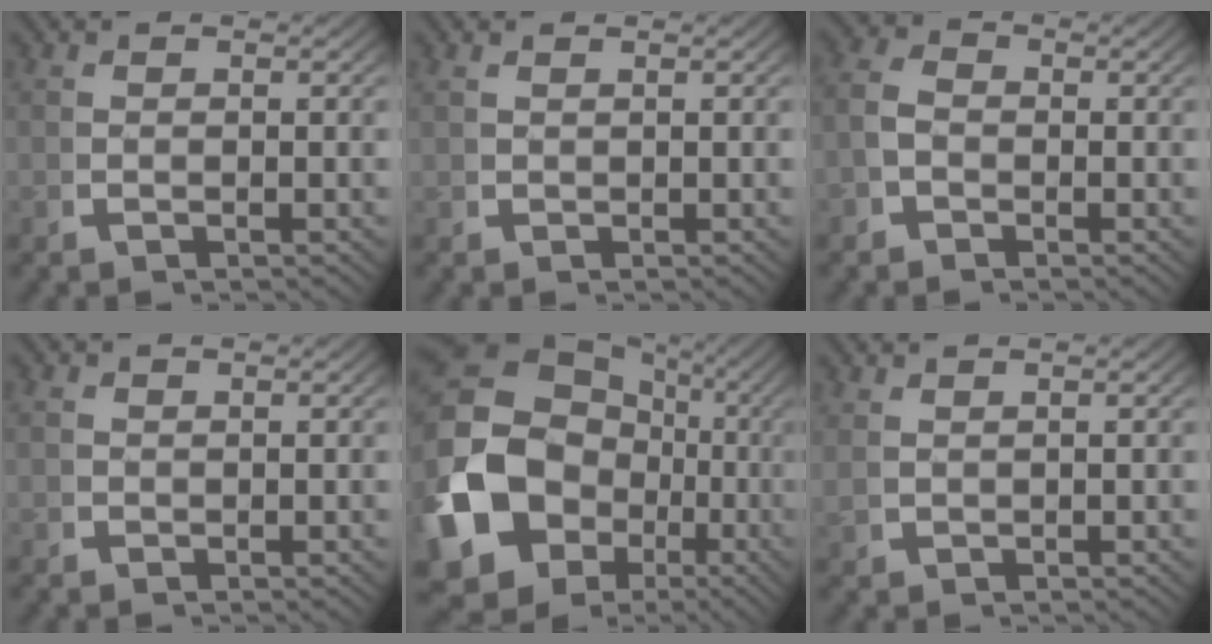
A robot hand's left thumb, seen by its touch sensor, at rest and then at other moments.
{"total": 0.5, "force": [0.4, -0.1, -0.4], "torque": [0.004, 0.001, 0.009]}
{"total": 2.0, "force": [-0.4, 1.9, 0.4], "torque": [-0.006, -0.005, -0.013]}
{"total": 0.6, "force": [0.2, 0.3, -0.5], "torque": [0.008, -0.003, 0.005]}
{"total": 19.3, "force": [-3.3, 15.7, 10.9], "torque": [-0.244, -0.097, -0.016]}
{"total": 0.9, "force": [0.8, -0.3, -0.1], "torque": [-0.003, 0.002, 0.024]}